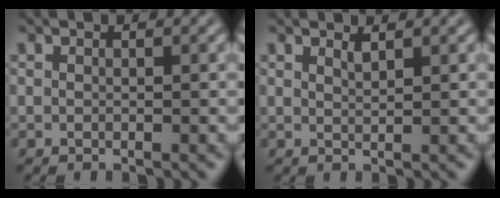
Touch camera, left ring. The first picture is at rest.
{"total": 0.9, "force": [0.8, 0.1, 0.5], "torque": [-0.005, -0.002, 0.014]}